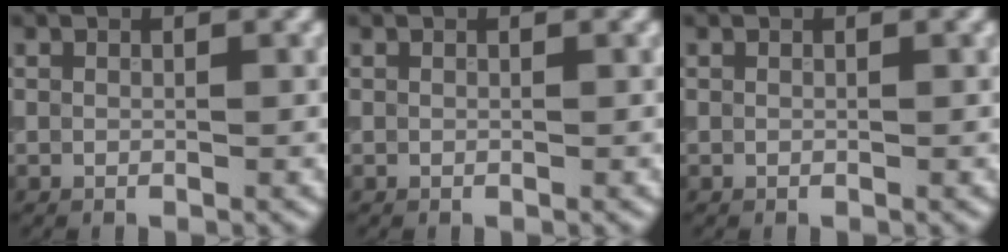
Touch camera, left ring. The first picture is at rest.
{"total": 0.0}
{"total": 0.0}